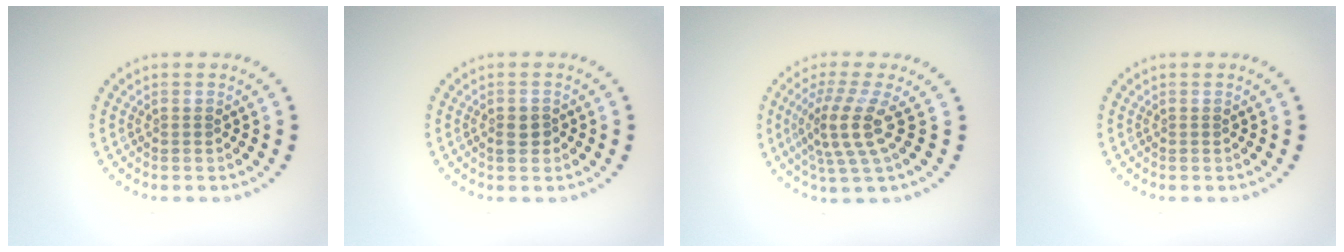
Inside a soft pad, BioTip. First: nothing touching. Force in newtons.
{"total": 1.5, "press": 1.5, "slide": 0.2}
{"total": 3.9, "press": 3.0, "slide": 2.5}
{"total": 0.0}